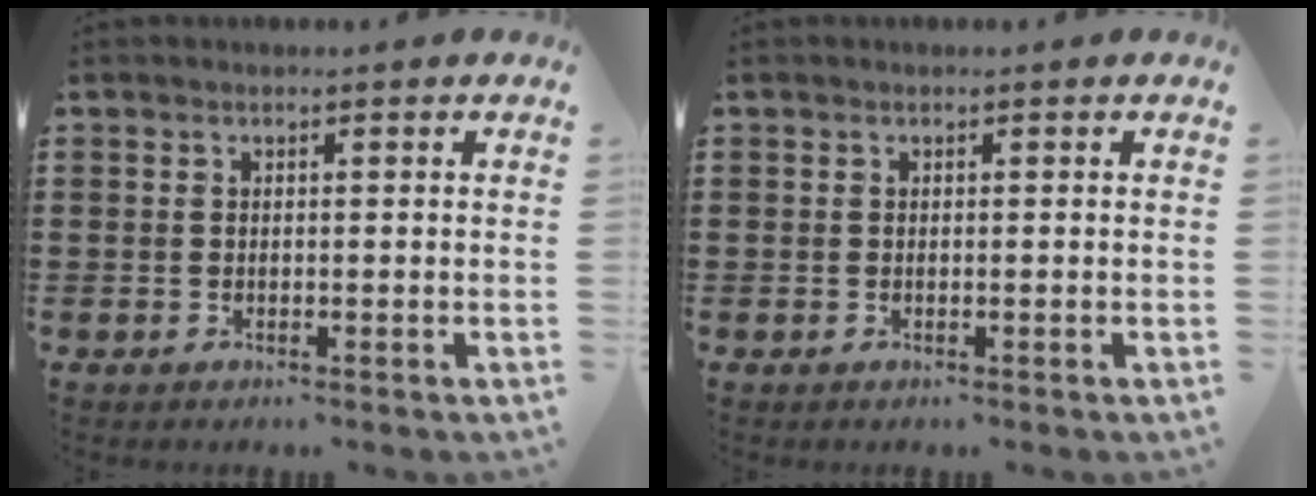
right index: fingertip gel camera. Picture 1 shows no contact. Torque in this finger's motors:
{"motor_torque": [0.03, -0.01, 0.00, 0.00]}